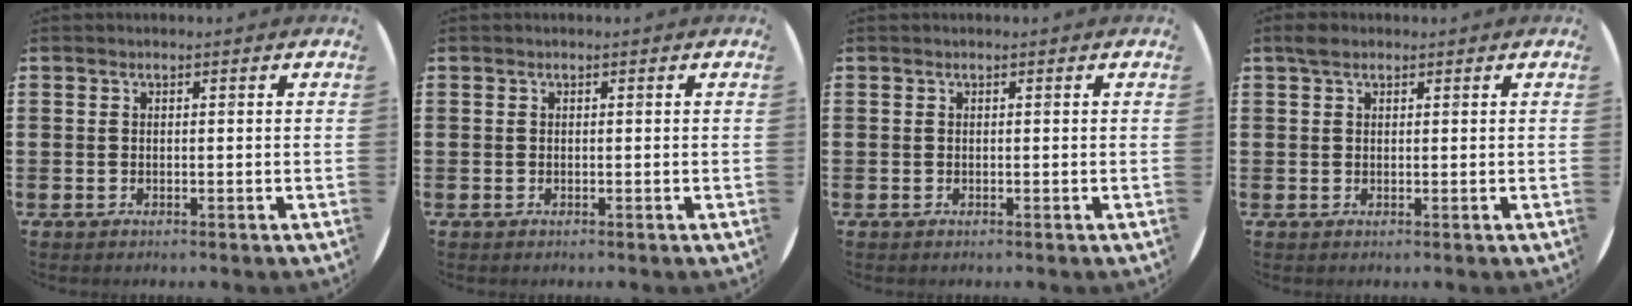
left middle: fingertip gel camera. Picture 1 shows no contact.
{"total": 0.0}
{"total": 0.0}
{"total": 1.5, "force": [1.1, 0.8, 0.6], "torque": [-0.005, 0.003, 0.018]}